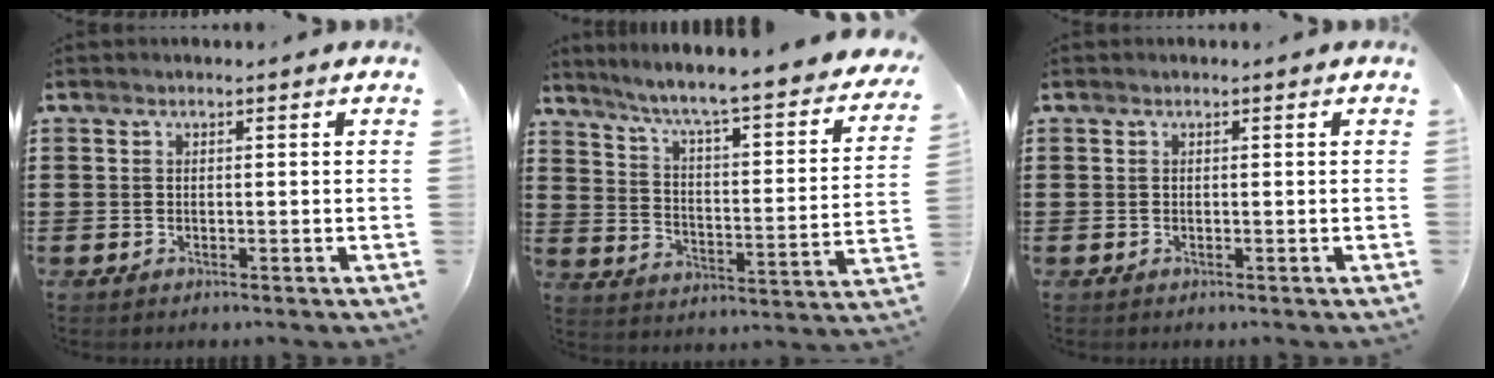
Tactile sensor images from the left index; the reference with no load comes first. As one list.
[{"total": 5.1, "force": [4.0, -0.6, 3.1], "torque": [-0.079, -0.048, 0.055]}, {"total": 0.0}]